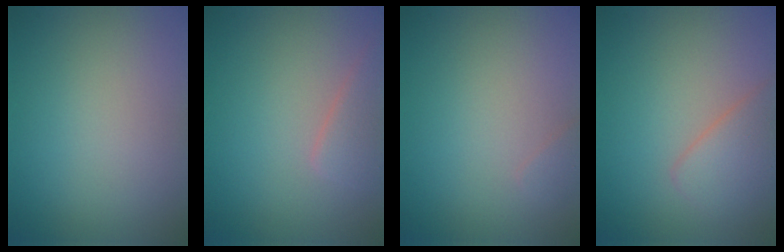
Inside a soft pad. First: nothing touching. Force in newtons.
{"total": 2.3, "press": 2.3, "slide": 0.1}
{"total": 0.6, "press": 0.6, "slide": 0.1}
{"total": 2.9, "press": 2.9, "slide": 0.1}